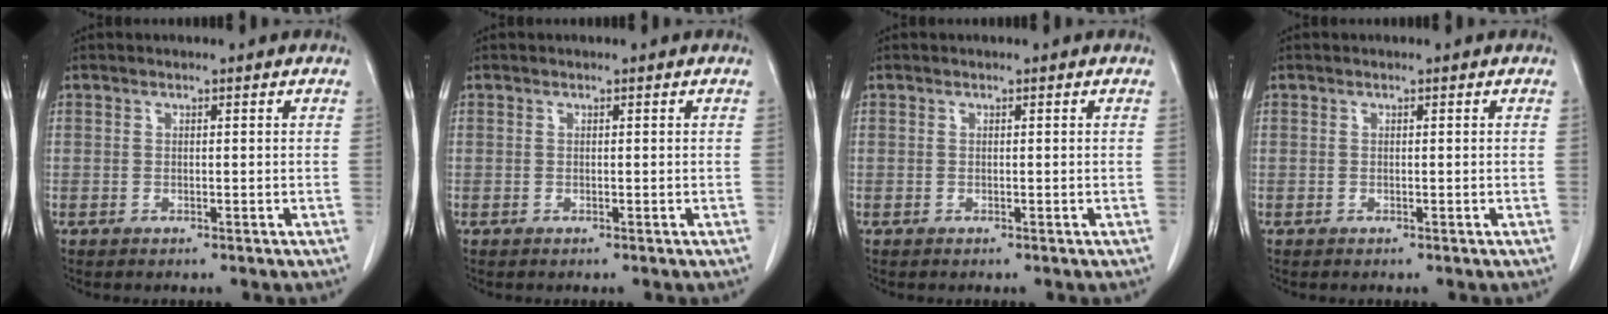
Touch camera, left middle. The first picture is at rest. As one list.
[{"total": 0.0}, {"total": 0.0}, {"total": 0.0}]